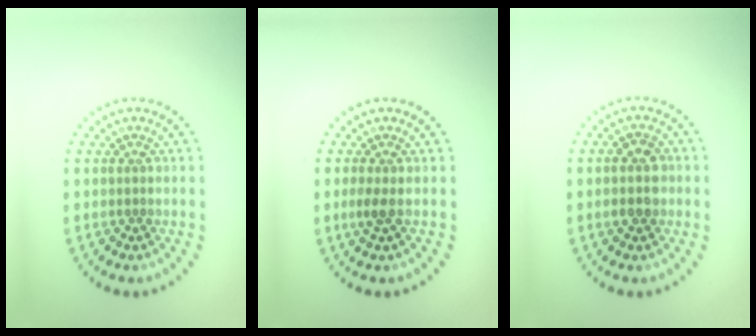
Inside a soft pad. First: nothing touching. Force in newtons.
{"total": 1.1, "press": 1.0, "slide": 0.4}
{"total": 2.5, "press": 2.5, "slide": 0.3}